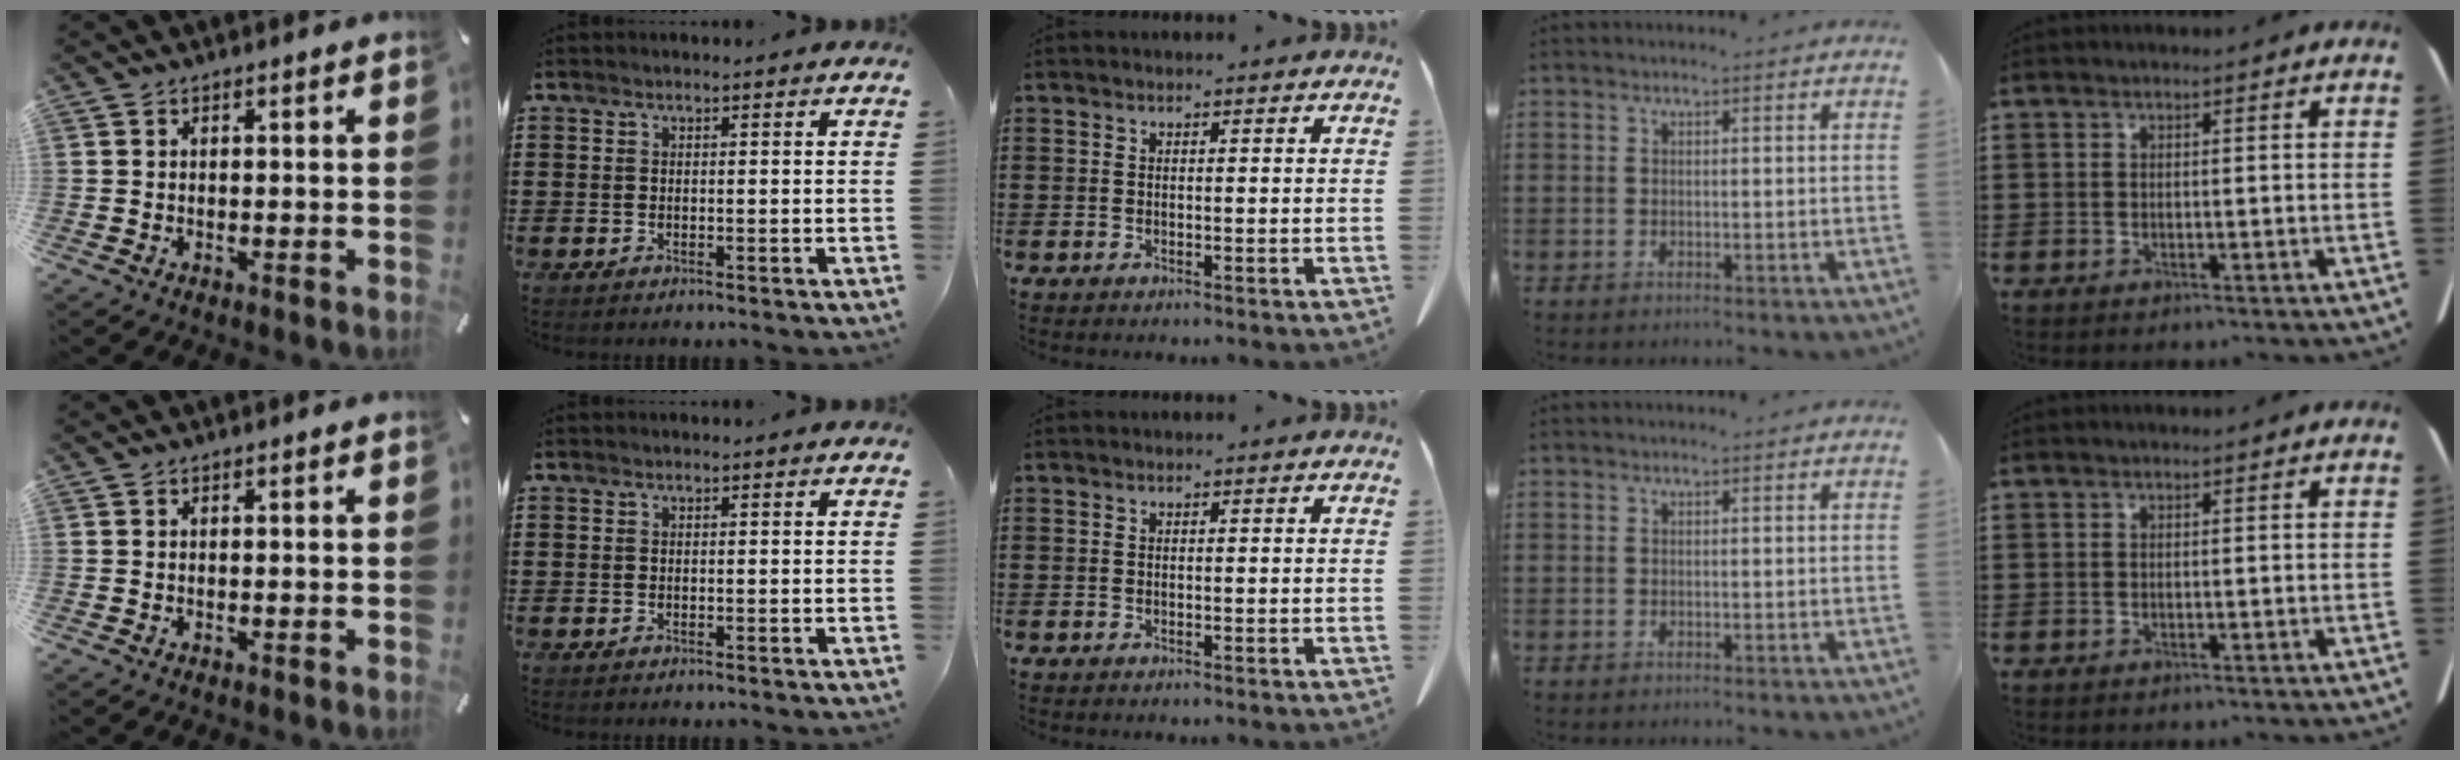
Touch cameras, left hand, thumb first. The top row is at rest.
{}